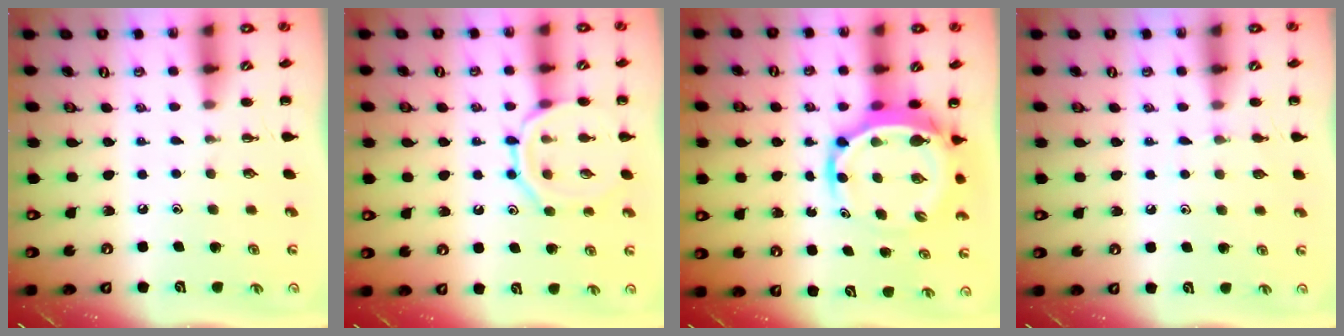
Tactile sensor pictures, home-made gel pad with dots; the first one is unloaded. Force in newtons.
{"total": 11.7, "press": 11.7, "slide": 0.8}
{"total": 7.0, "press": 6.7, "slide": 2.1}
{"total": 4.2, "press": 3.9, "slide": 1.6}